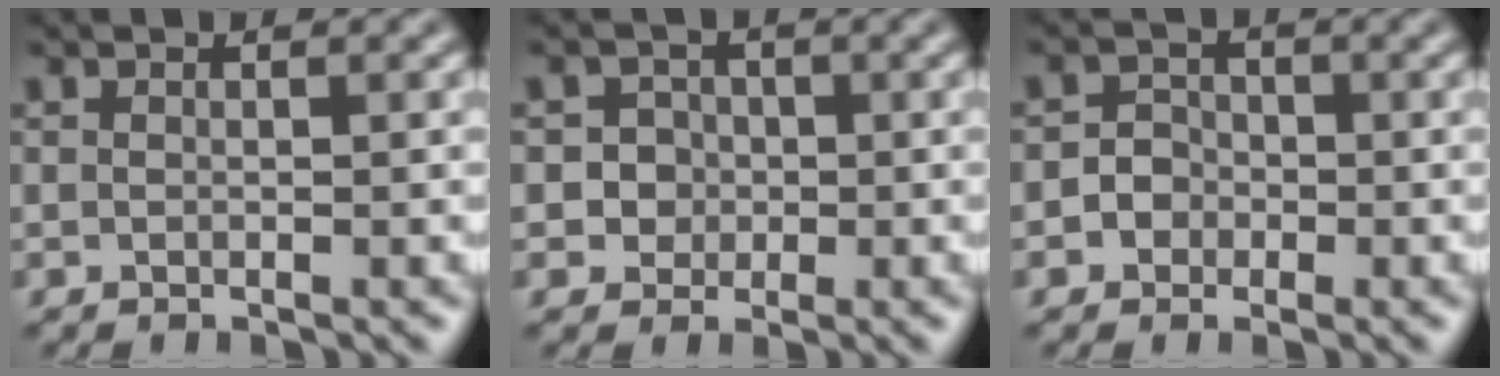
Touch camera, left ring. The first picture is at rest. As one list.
[{"total": 2.7, "force": [0.0, 2.6, 0.7], "torque": [0.012, 0.009, -0.006]}, {"total": 2.1, "force": [-0.6, 1.9, 0.4], "torque": [0.019, 0.005, -0.021]}]